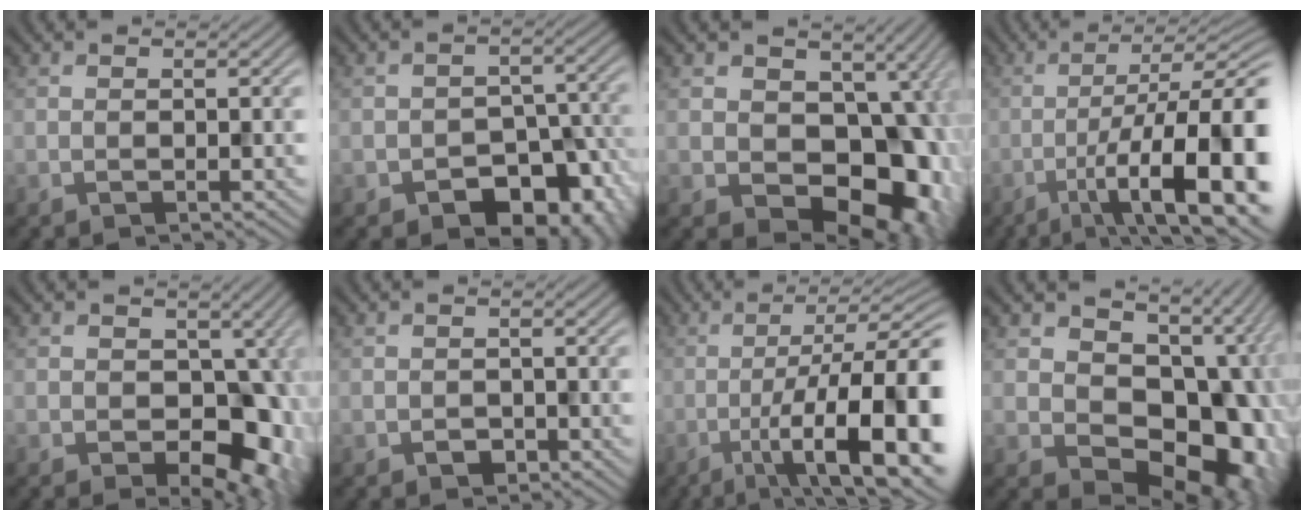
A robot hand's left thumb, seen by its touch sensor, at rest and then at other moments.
{"total": 9.2, "force": [-5.2, 5.5, 5.2], "torque": [-0.071, -0.014, -0.076]}
{"total": 15.2, "force": [-2.0, 11.3, 10.0], "torque": [-0.129, -0.038, -0.002]}
{"total": 15.9, "force": [-6.0, 4.4, 14.1], "torque": [-0.218, -0.009, -0.087]}
{"total": 9.7, "force": [-2.1, 6.6, 6.8], "torque": [-0.087, -0.023, -0.028]}
{"total": 1.1, "force": [-0.7, 0.8, 0.0], "torque": [0.003, -0.002, -0.011]}
{"total": 16.1, "force": [-5.6, 4.7, 14.3], "torque": [-0.225, -0.008, -0.080]}
{"total": 16.6, "force": [-1.2, 12.0, 11.4], "torque": [-0.112, -0.021, 0.013]}